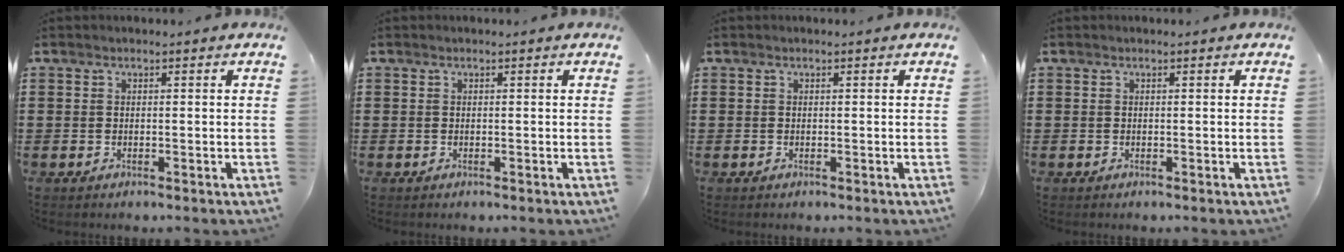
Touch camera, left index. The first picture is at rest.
{"total": 0.0}
{"total": 0.0}
{"total": 0.0}